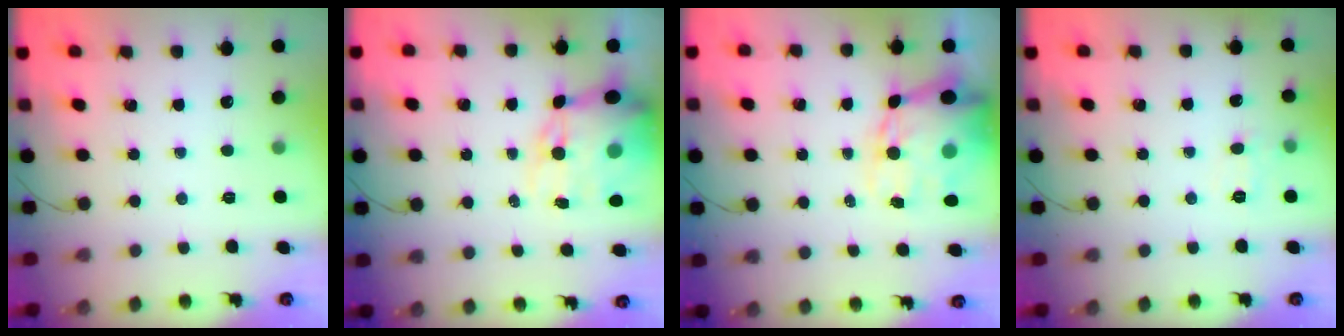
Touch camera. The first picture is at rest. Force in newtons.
{"total": 14.5, "press": 14.1, "slide": 3.3}
{"total": 16.4, "press": 16.0, "slide": 3.6}
{"total": 6.0, "press": 5.9, "slide": 1.3}